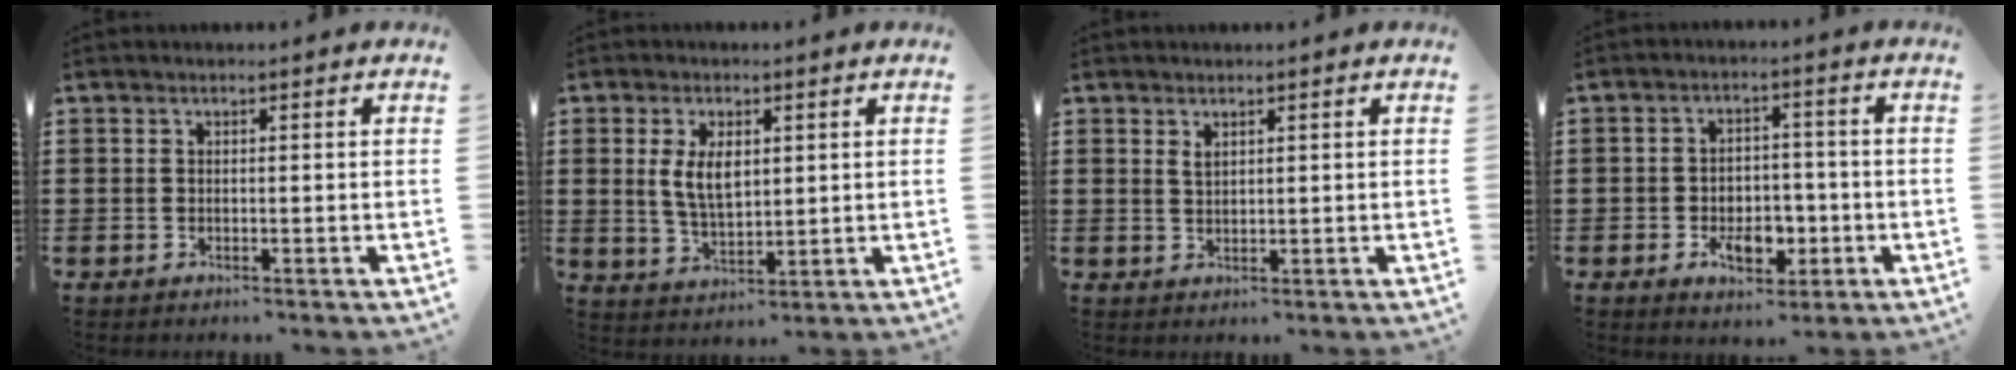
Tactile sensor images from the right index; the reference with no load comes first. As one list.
[{"total": 5.8, "force": [1.1, 3.0, 4.8], "torque": [-0.099, 0.004, 0.014]}, {"total": 1.3, "force": [0.8, 0.6, 0.7], "torque": [-0.016, 0.003, 0.015]}, {"total": 6.2, "force": [-2.2, 3.8, 4.3], "torque": [-0.071, 0.006, -0.039]}]